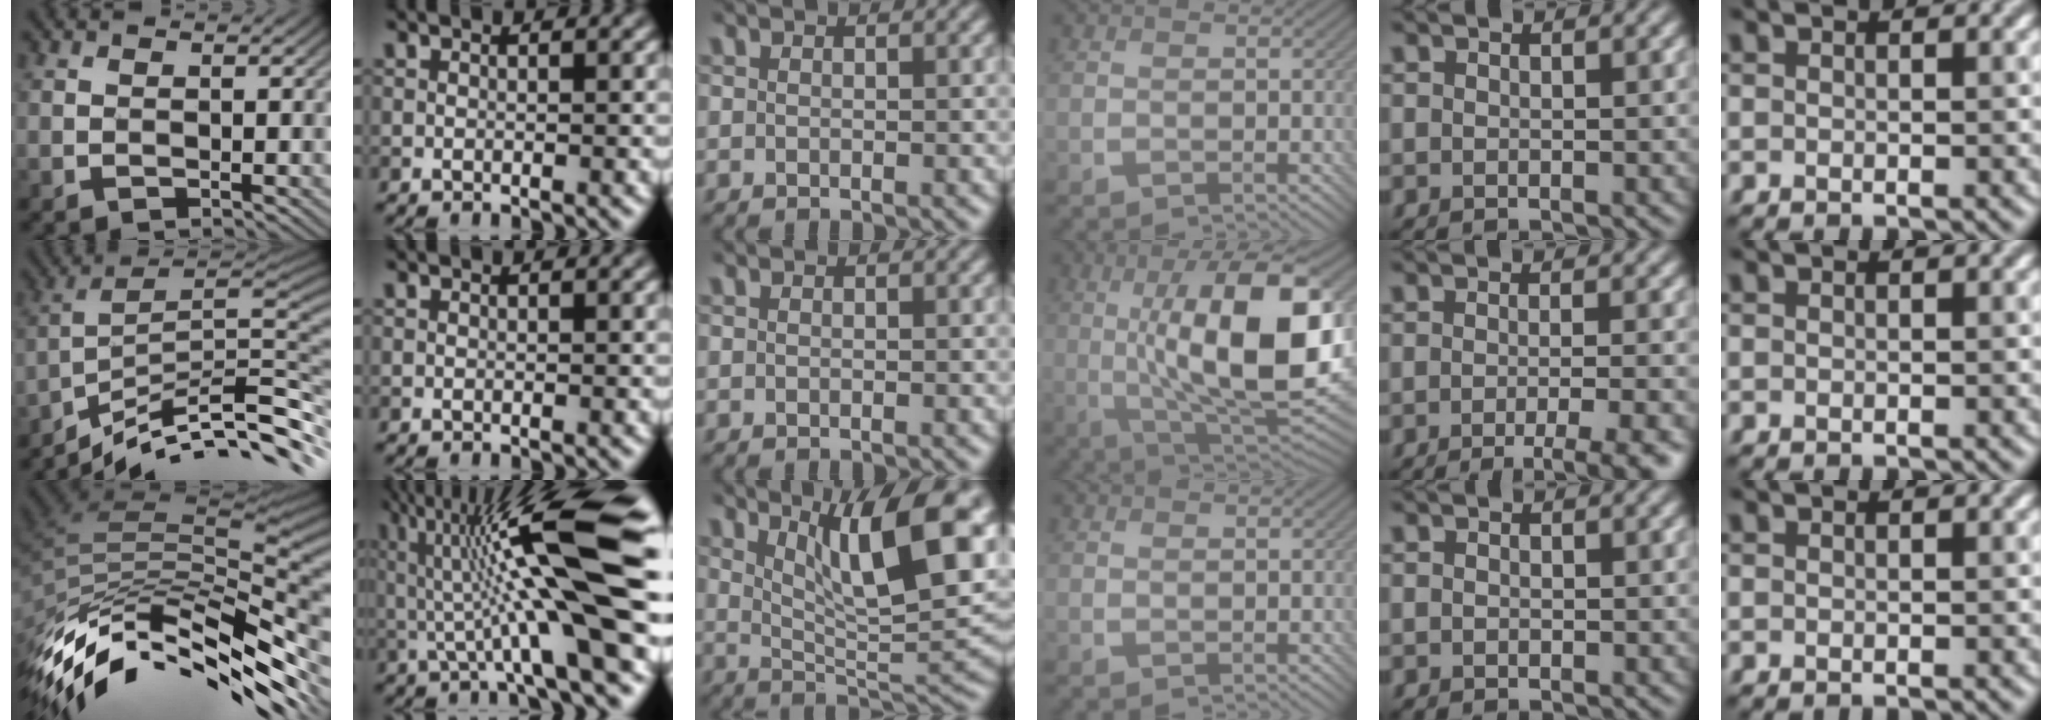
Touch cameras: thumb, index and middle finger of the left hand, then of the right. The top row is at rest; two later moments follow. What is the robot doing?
{"motion": "screw", "object": "bottle cap"}